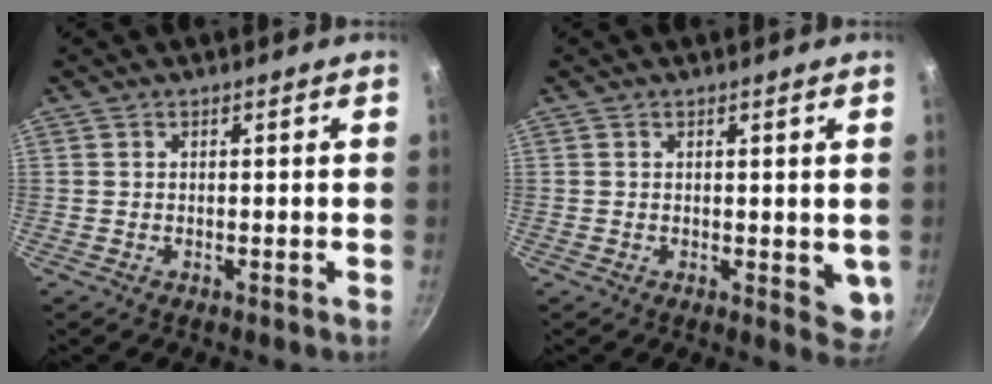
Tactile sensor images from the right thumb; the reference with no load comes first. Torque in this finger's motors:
{"motor_torque": [1.67, 1.45, 1.18, -1.09, 0.40]}